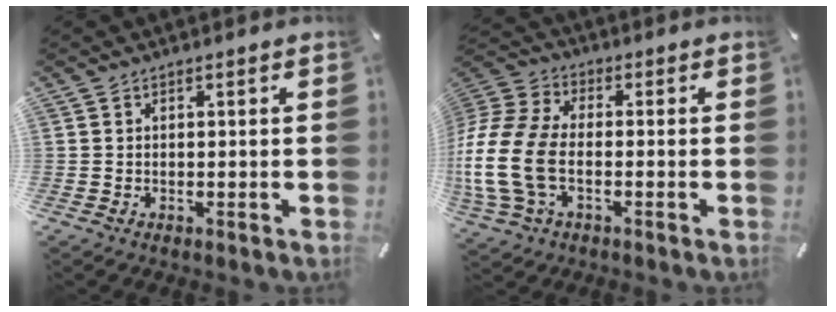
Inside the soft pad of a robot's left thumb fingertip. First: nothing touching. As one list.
[{"total": 15.8, "force": [-3.3, 10.7, 11.2], "torque": [-0.252, 0.011, -0.058]}]